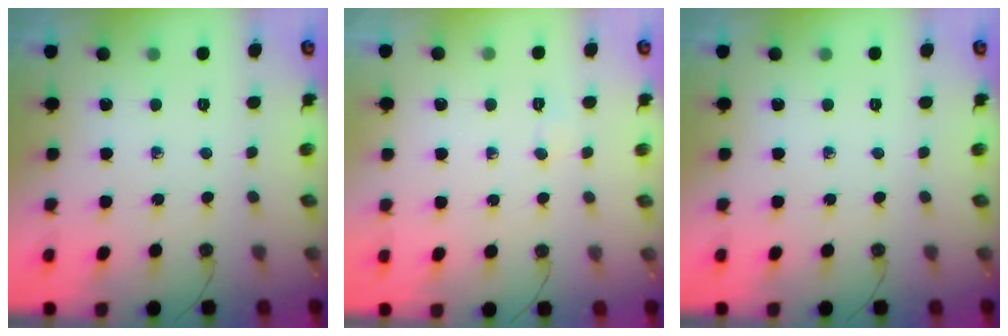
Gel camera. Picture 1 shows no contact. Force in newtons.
{"total": 2.6, "press": 2.5, "slide": 0.5}
{"total": 0.0}